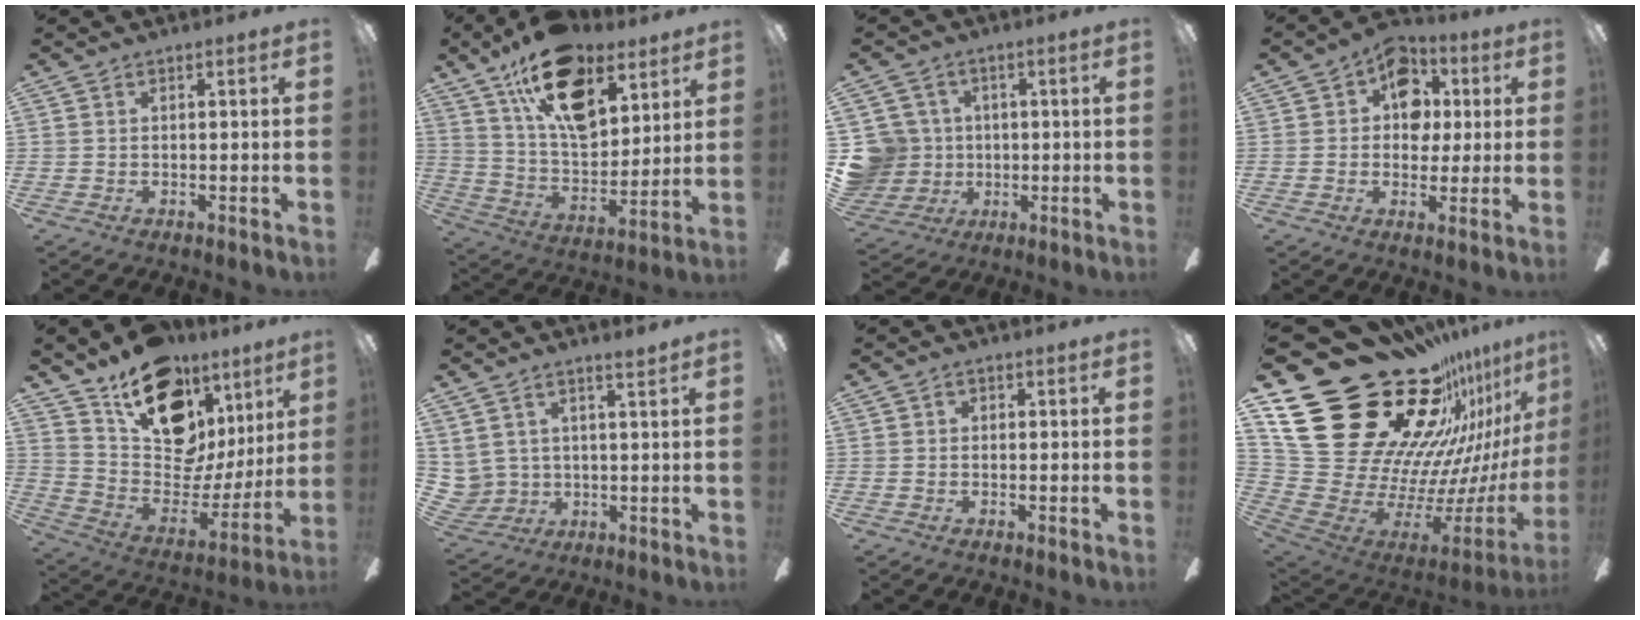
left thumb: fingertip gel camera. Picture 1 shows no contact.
{"total": 21.3, "force": [12.9, 11.6, 12.4], "torque": [-0.204, -0.063, 0.230]}
{"total": 10.0, "force": [0.7, 9.7, 2.0], "torque": [-0.083, 0.003, 0.024]}
{"total": 10.9, "force": [3.5, 8.8, 5.4], "torque": [-0.071, -0.007, 0.063]}
{"total": 19.3, "force": [13.0, 11.1, 9.0], "torque": [-0.130, -0.096, 0.237]}
{"total": 6.3, "force": [4.5, 4.3, 1.1], "torque": [-0.040, -0.022, 0.091]}
{"total": 0.9, "force": [-0.1, 0.8, 0.4], "torque": [-0.009, 0.006, -0.002]}
{"total": 36.1, "force": [22.0, 20.9, 19.5], "torque": [-0.263, -0.220, 0.494]}